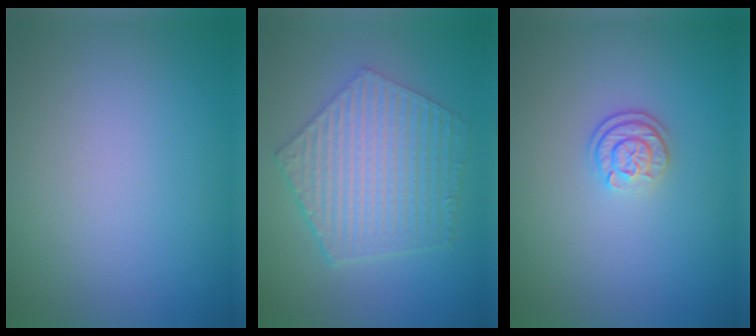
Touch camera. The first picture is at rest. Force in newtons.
{"total": 6.9, "press": 5.0, "slide": 4.8}
{"total": 2.3, "press": 1.7, "slide": 1.5}